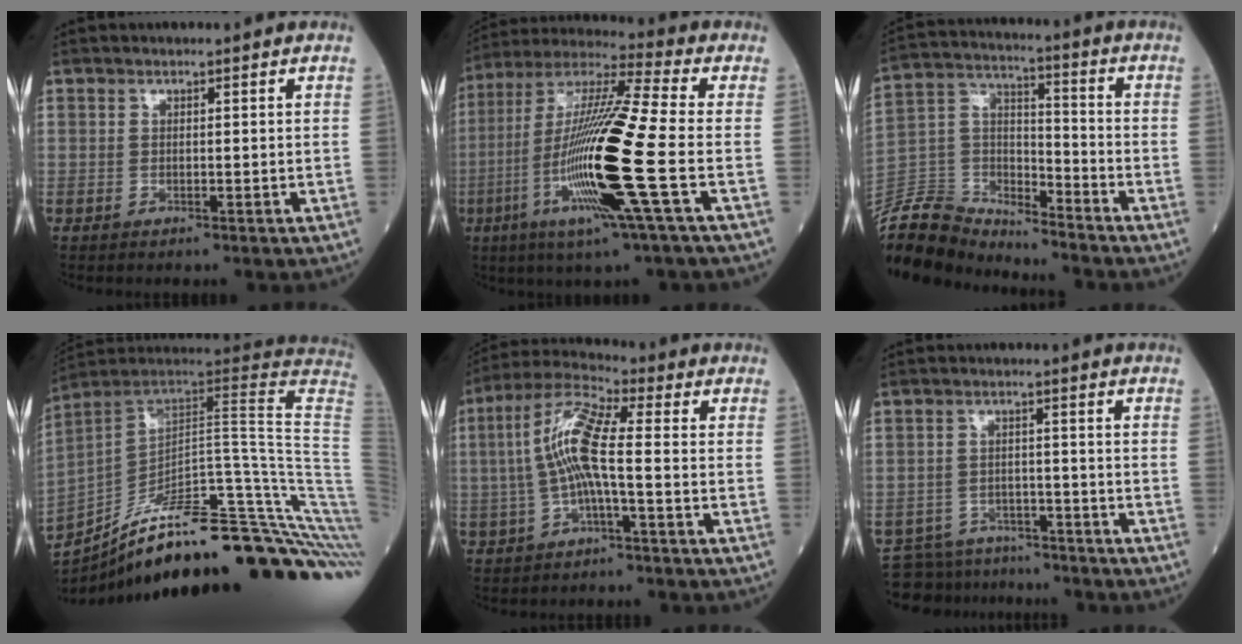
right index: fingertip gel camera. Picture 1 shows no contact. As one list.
[{"total": 20.0, "force": [-5.2, -0.3, 19.3], "torque": [-0.409, -0.025, -0.112]}, {"total": 14.8, "force": [-14.5, 2.6, 1.5], "torque": [-0.037, 0.043, -0.271]}, {"total": 36.6, "force": [-25.8, 2.4, 25.9], "torque": [-0.262, -0.027, -0.358]}, {"total": 9.6, "force": [-0.6, 1.3, 9.5], "torque": [-0.198, 0.022, -0.019]}, {"total": 8.7, "force": [-8.0, 3.4, -0.1], "torque": [0.003, 0.018, -0.116]}]